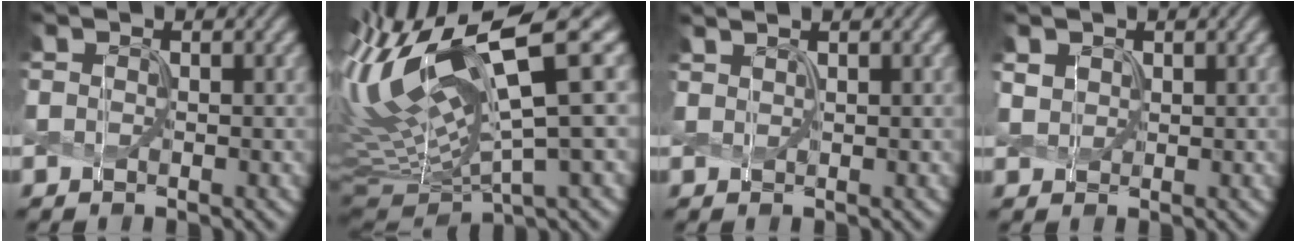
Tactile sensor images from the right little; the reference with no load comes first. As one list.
[{"total": 14.0, "force": [4.4, 3.9, 12.8], "torque": [-0.259, 0.012, 0.092]}, {"total": 1.5, "force": [1.2, 0.3, 0.8], "torque": [-0.008, -0.001, 0.010]}, {"total": 1.4, "force": [0.9, 1.0, 0.3], "torque": [-0.014, 0.000, 0.022]}]